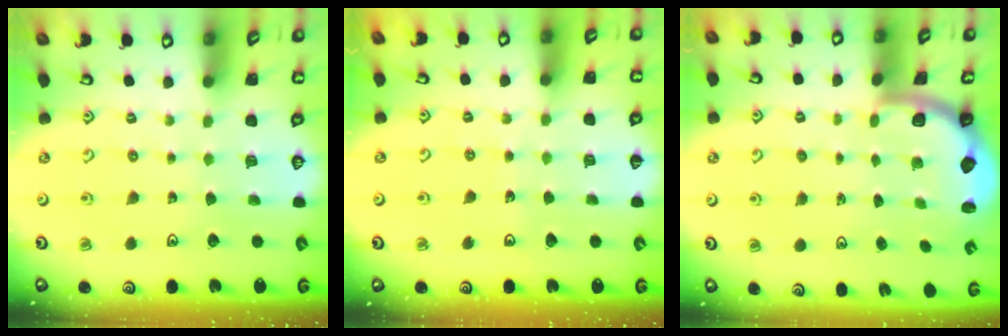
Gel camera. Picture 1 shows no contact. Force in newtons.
{"total": 3.6, "press": 3.5, "slide": 0.4}
{"total": 2.0, "press": 1.9, "slide": 0.5}